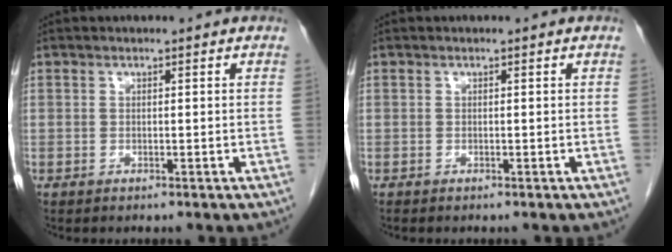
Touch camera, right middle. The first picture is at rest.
{"total": 0.0}